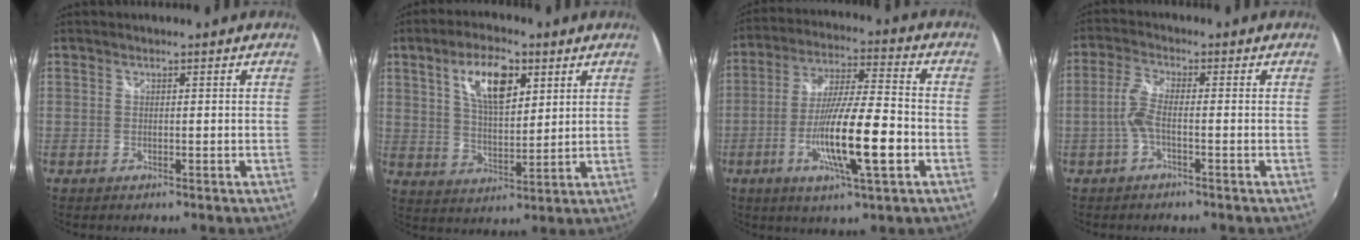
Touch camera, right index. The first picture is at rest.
{"total": 11.0, "force": [5.0, 4.6, 8.6], "torque": [-0.153, 0.014, 0.089]}
{"total": 15.2, "force": [-5.0, 1.9, 14.2], "torque": [-0.269, -0.014, -0.088]}
{"total": 4.0, "force": [-1.5, 0.7, 3.7], "torque": [-0.087, 0.005, -0.031]}